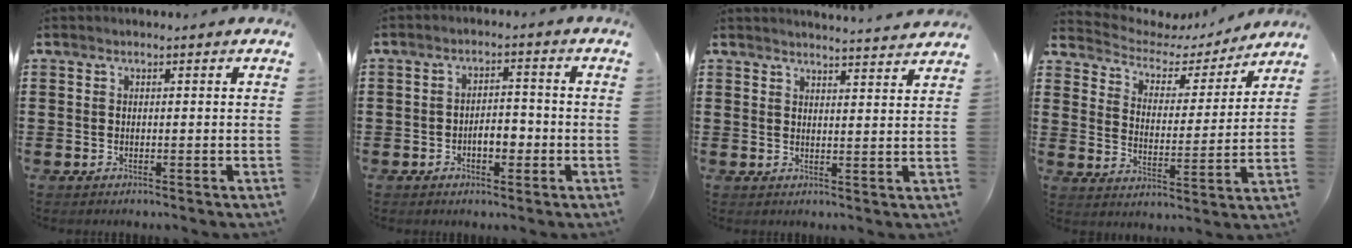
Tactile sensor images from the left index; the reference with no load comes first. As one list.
[{"total": 3.8, "force": [-1.3, 1.9, 3.0], "torque": [-0.049, 0.003, -0.027]}, {"total": 3.0, "force": [3.0, -0.6, 0.1], "torque": [-0.004, -0.023, 0.052]}, {"total": 3.9, "force": [3.5, 1.6, 0.6], "torque": [-0.038, -0.028, 0.052]}]